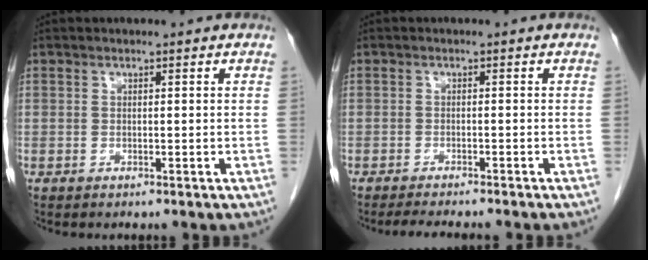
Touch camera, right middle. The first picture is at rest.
{"total": 5.1, "force": [-4.5, 0.1, 2.3], "torque": [-0.027, -0.012, -0.065]}